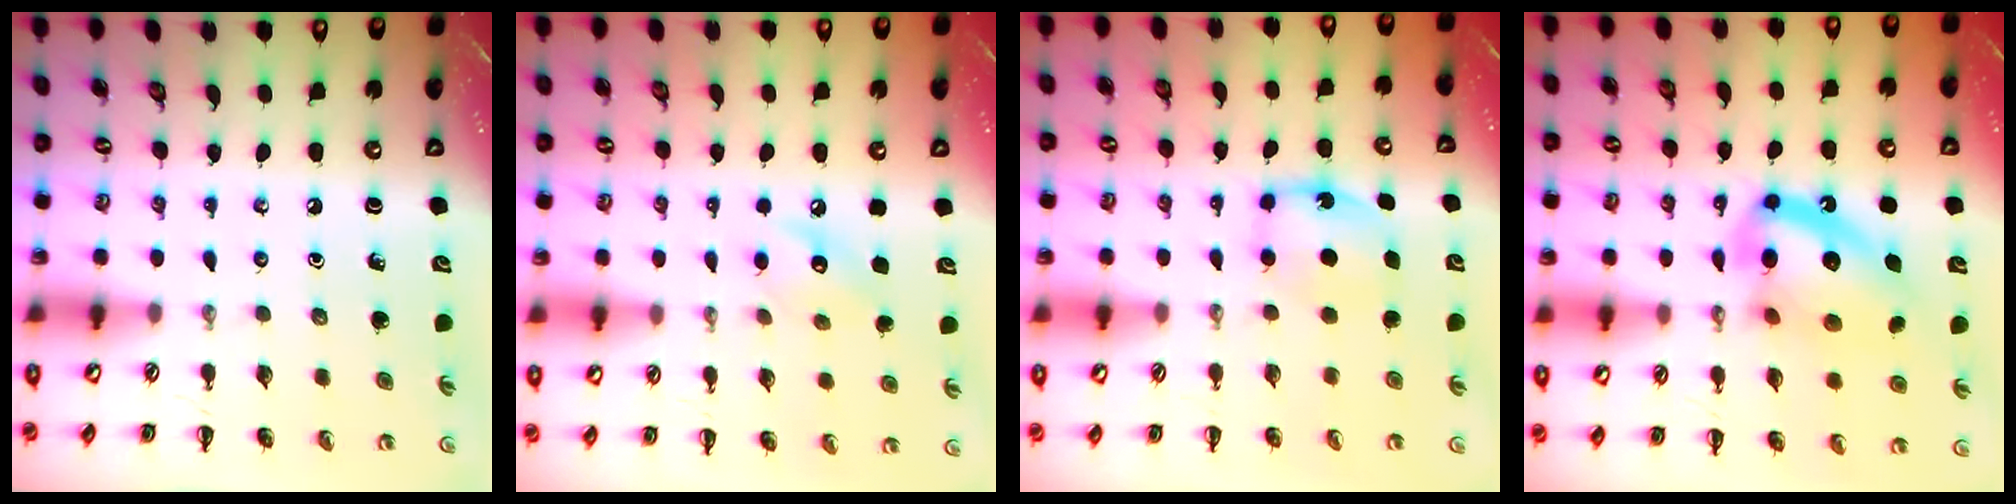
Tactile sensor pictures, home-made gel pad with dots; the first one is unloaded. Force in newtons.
{"total": 7.6, "press": 7.5, "slide": 0.6}
{"total": 6.1, "press": 5.9, "slide": 1.3}
{"total": 15.4, "press": 15.2, "slide": 2.3}